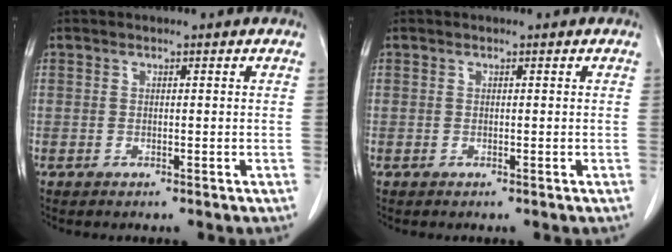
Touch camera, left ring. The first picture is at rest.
{"total": 0.0}